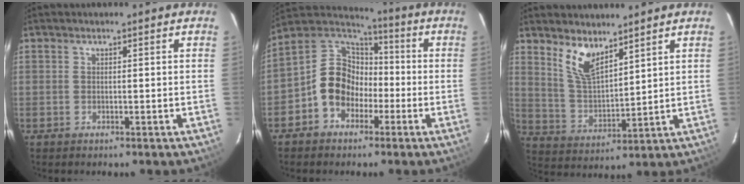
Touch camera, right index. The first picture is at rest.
{"total": 12.3, "force": [-4.2, 9.7, 6.3], "torque": [-0.131, 0.032, -0.076]}
{"total": 7.9, "force": [5.7, 2.7, 4.8], "torque": [-0.096, -0.004, 0.119]}